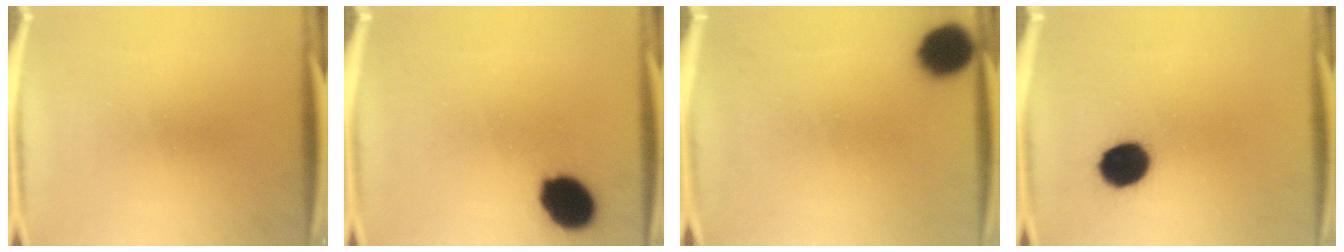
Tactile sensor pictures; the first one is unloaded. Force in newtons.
{"total": 11.9}
{"total": 6.1}
{"total": 10.5}